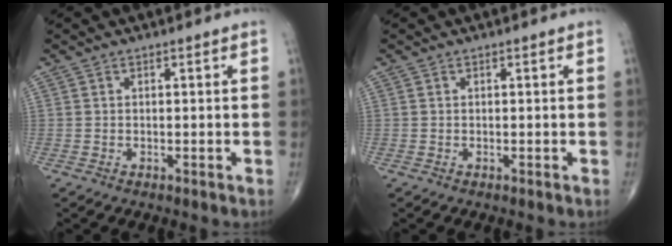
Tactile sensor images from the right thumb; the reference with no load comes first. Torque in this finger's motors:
{"motor_torque": [0.06, 0.14, 0.05, -0.17, 0.07]}